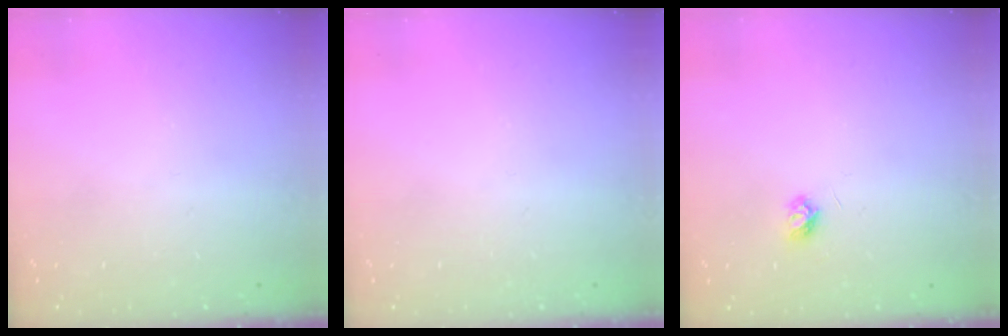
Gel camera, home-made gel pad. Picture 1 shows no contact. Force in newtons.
{"total": 0.0}
{"total": 3.9, "press": 3.8, "slide": 0.5}